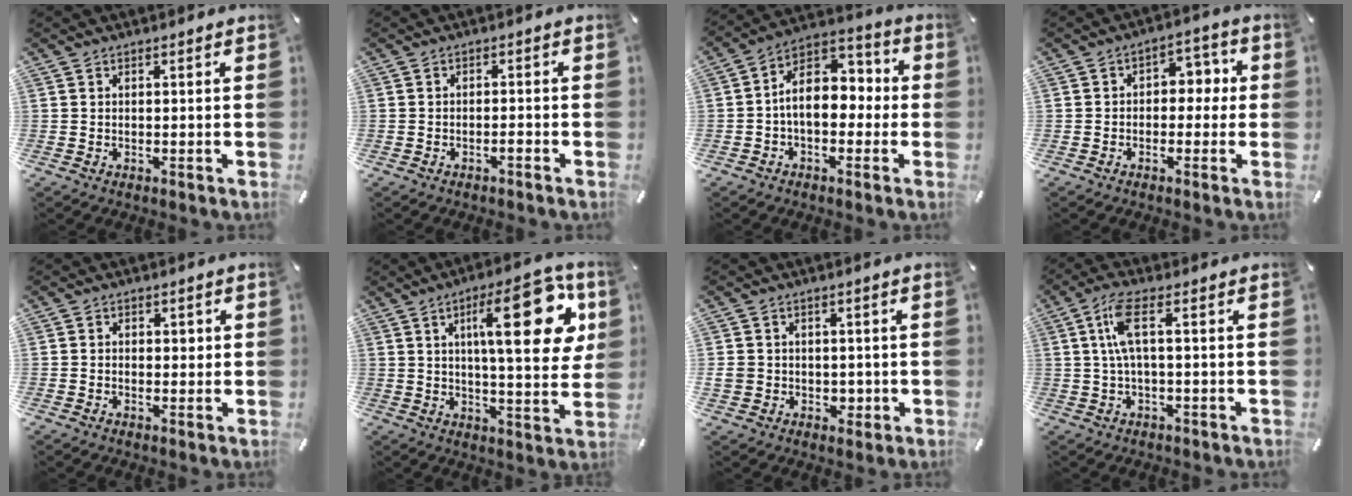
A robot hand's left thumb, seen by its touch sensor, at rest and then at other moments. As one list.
[{"total": 1.7, "force": [-1.3, 0.5, 1.0], "torque": [-0.020, 0.002, -0.023]}, {"total": 10.8, "force": [-1.0, 7.7, 7.5], "torque": [-0.121, 0.004, -0.019]}, {"total": 5.3, "force": [-1.0, 4.0, 3.4], "torque": [-0.043, 0.009, -0.029]}, {"total": 2.0, "force": [-0.2, 1.5, 1.3], "torque": [-0.018, 0.003, -0.008]}, {"total": 22.2, "force": [7.5, 7.6, 19.5], "torque": [-0.277, -0.021, 0.102]}, {"total": 4.9, "force": [-0.2, 4.8, 1.1], "torque": [-0.014, 0.001, -0.003]}, {"total": 7.4, "force": [0.9, 2.2, 7.1], "torque": [-0.146, -0.001, 0.013]}]